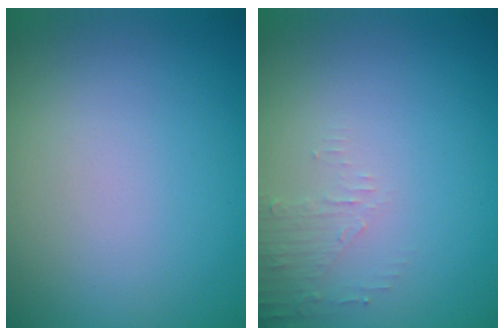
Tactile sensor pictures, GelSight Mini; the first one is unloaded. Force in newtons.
{"total": 1.6, "press": 1.5, "slide": 0.4}